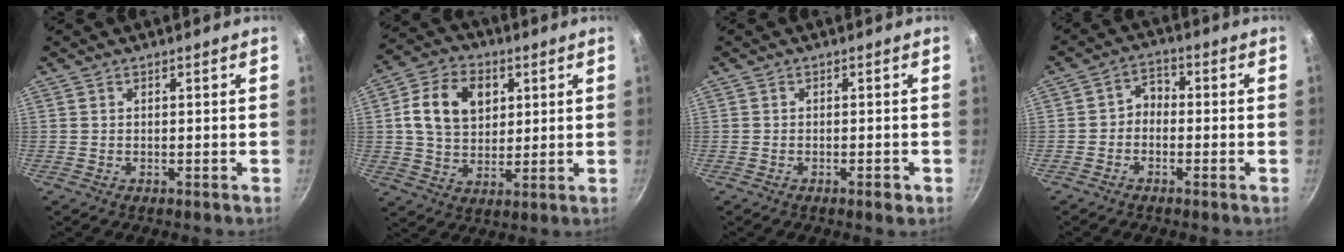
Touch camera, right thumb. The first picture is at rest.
{"total": 12.7, "force": [3.3, 9.4, 7.9], "torque": [-0.117, 0.000, 0.050]}
{"total": 1.7, "force": [-0.9, 0.6, 1.2], "torque": [-0.022, 0.009, -0.014]}
{"total": 3.6, "force": [-1.2, 2.7, 1.9], "torque": [-0.015, 0.024, -0.030]}